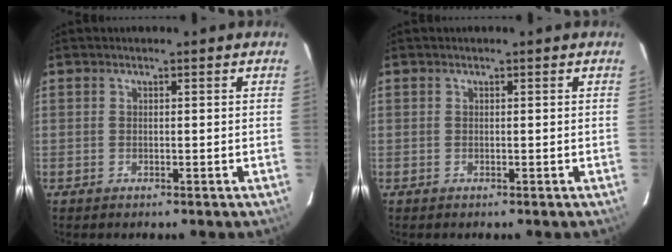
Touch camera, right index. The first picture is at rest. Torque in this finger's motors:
{"motor_torque": [0.00, 0.00, 0.00, 0.00]}